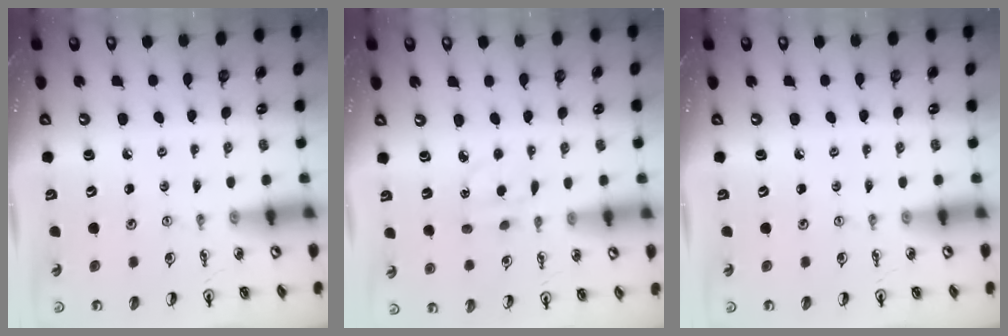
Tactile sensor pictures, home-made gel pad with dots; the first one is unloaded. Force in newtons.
{"total": 2.6, "press": 2.6, "slide": 0.5}
{"total": 0.0}